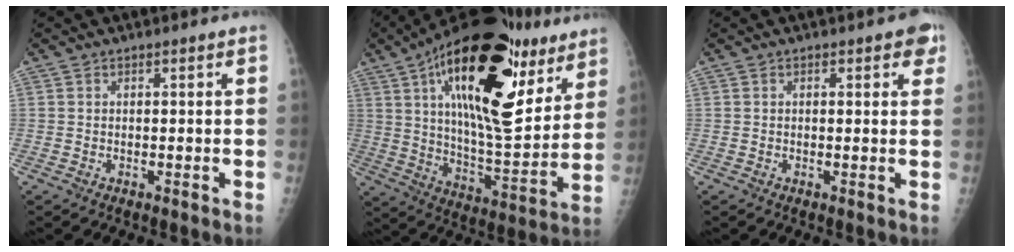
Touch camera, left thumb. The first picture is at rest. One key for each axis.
{"total": 33.4, "fx": 16.3, "fy": 13.8, "fz": 25.8, "tx": -0.385, "ty": -0.031, "tz": 0.261}
{"total": 3.5, "fx": 1.5, "fy": 1.5, "fz": 2.8, "tx": -0.018, "ty": -0.002, "tz": 0.010}